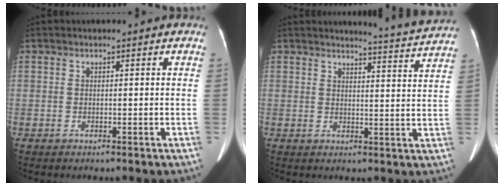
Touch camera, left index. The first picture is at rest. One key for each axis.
{"total": 6.4, "fx": 6.3, "fy": -1.4, "fz": 0.3, "tx": -0.025, "ty": -0.030, "tz": 0.072}